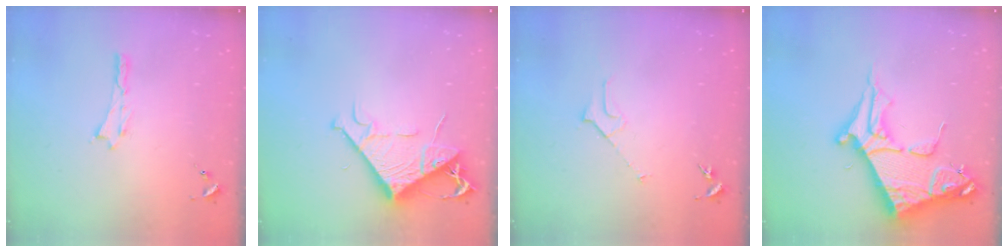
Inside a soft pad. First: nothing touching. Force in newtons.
{"total": 8.2, "press": 8.1, "slide": 1.1}
{"total": 2.3, "press": 2.3, "slide": 0.2}
{"total": 10.4, "press": 10.4, "slide": 1.1}